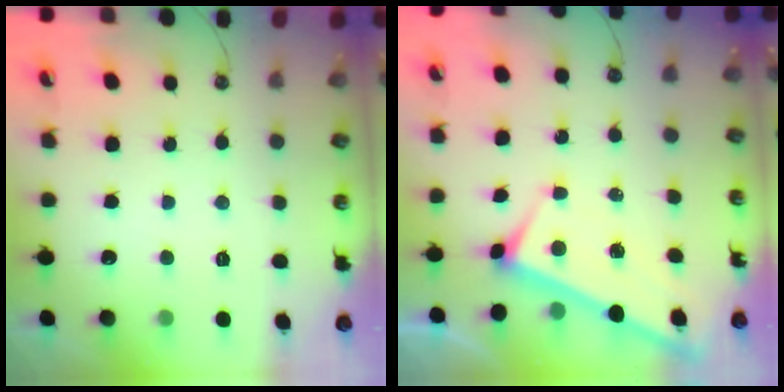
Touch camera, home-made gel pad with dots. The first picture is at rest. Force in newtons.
{"total": 2.6, "press": 2.6, "slide": 0.2}